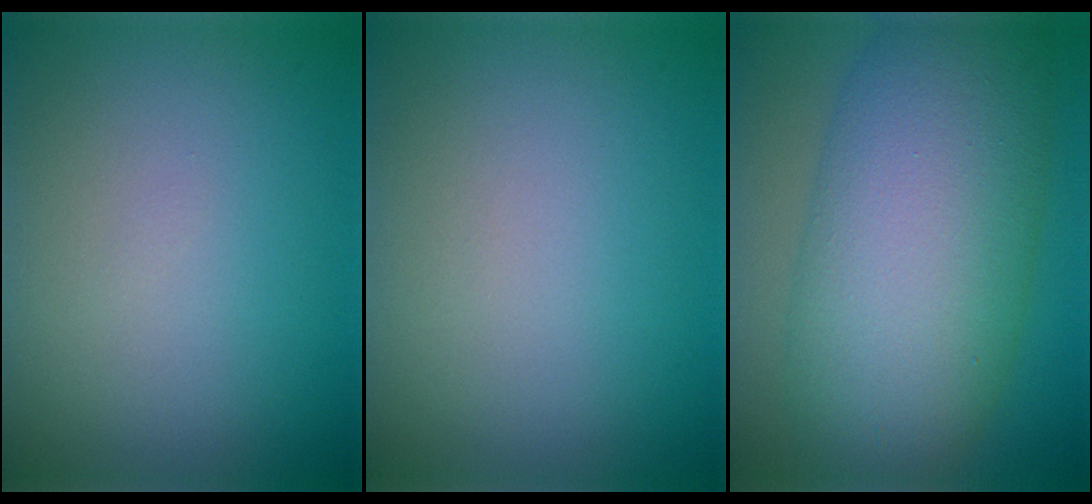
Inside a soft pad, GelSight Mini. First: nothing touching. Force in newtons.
{"total": 0.0}
{"total": 12.3, "press": 12.3, "slide": 0.3}